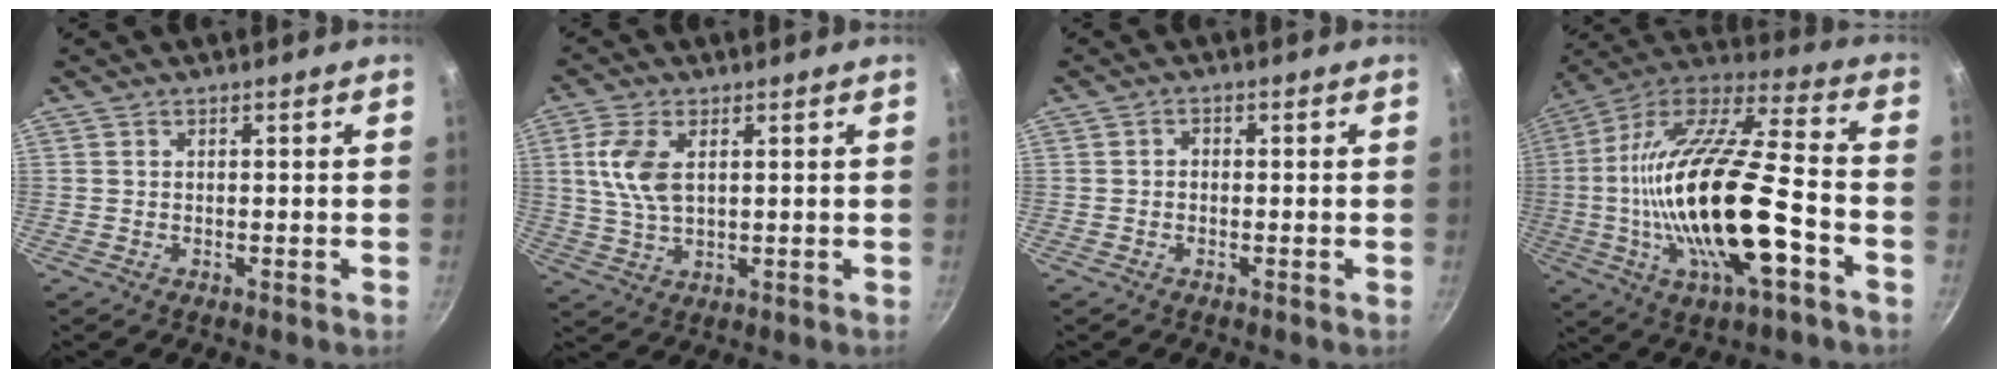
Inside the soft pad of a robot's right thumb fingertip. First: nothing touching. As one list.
[{"total": 8.0, "force": [2.0, 4.3, 6.4], "torque": [-0.128, -0.003, 0.040]}, {"total": 1.1, "force": [-0.3, 0.9, 0.6], "torque": [-0.009, 0.006, -0.006]}, {"total": 27.9, "force": [-6.0, 9.4, 25.6], "torque": [-0.473, 0.016, -0.115]}]